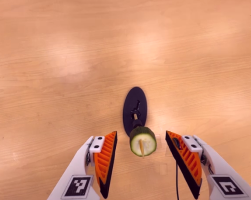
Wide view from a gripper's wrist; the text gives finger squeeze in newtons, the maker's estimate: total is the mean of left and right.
{"total": 0.0}